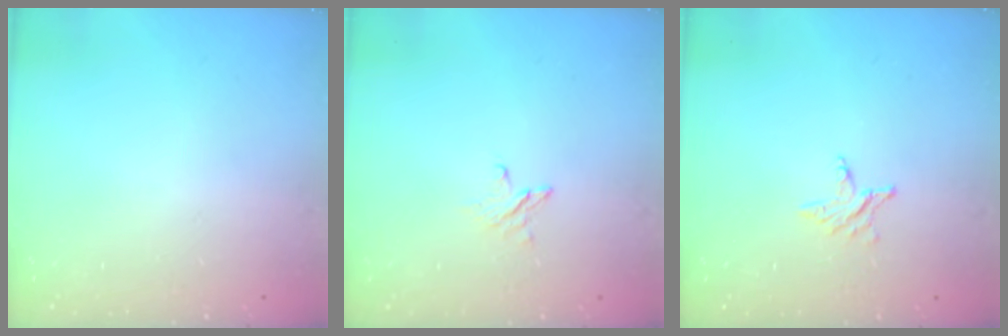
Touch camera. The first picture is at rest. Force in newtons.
{"total": 3.2, "press": 3.1, "slide": 0.3}
{"total": 2.8, "press": 2.8, "slide": 0.3}